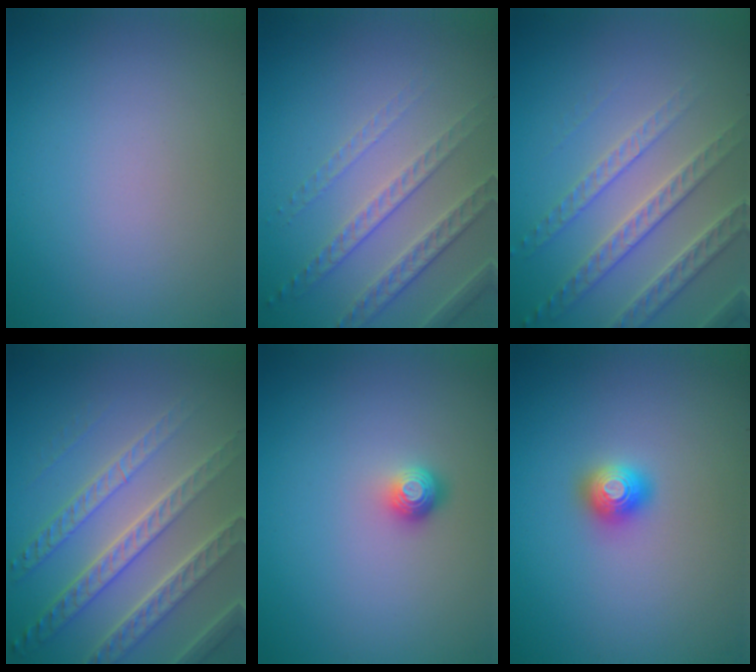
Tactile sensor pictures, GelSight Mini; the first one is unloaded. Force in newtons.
{"total": 4.7, "press": 3.2, "slide": 3.4}
{"total": 4.4, "press": 3.9, "slide": 1.9}
{"total": 7.6, "press": 5.2, "slide": 5.5}
{"total": 1.6, "press": 1.2, "slide": 1.1}
{"total": 2.0, "press": 2.0, "slide": 0.2}